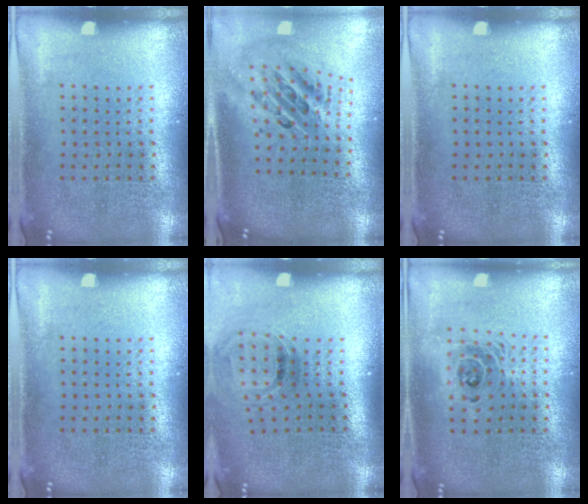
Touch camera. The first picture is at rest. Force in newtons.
{"total": 2.4, "press": 1.7, "slide": 1.7}
{"total": 0.0}
{"total": 0.0}
{"total": 1.0, "press": 0.8, "slide": 0.5}
{"total": 1.5, "press": 1.3, "slide": 0.9}